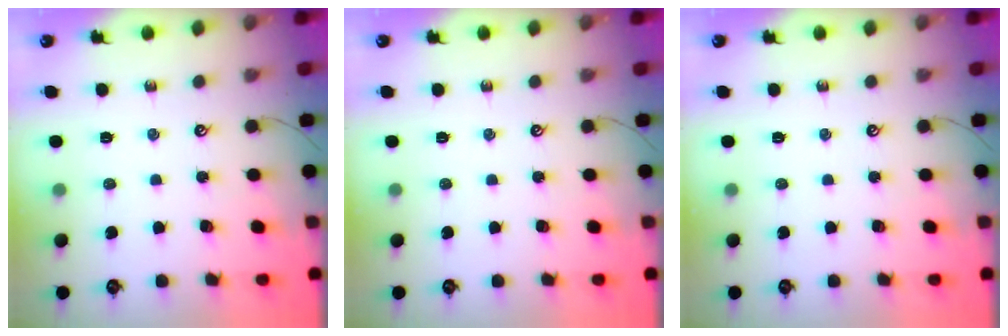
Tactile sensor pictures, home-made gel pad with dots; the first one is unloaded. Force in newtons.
{"total": 0.0}
{"total": 0.0}